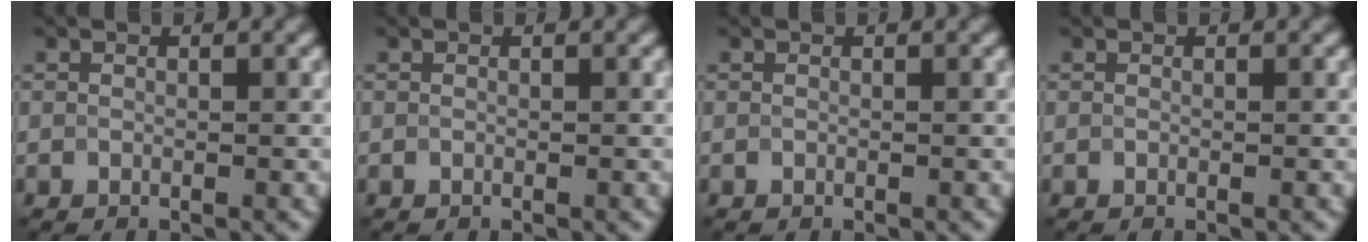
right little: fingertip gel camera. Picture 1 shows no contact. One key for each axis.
{"total": 0.0}
{"total": 0.0}
{"total": 0.0}